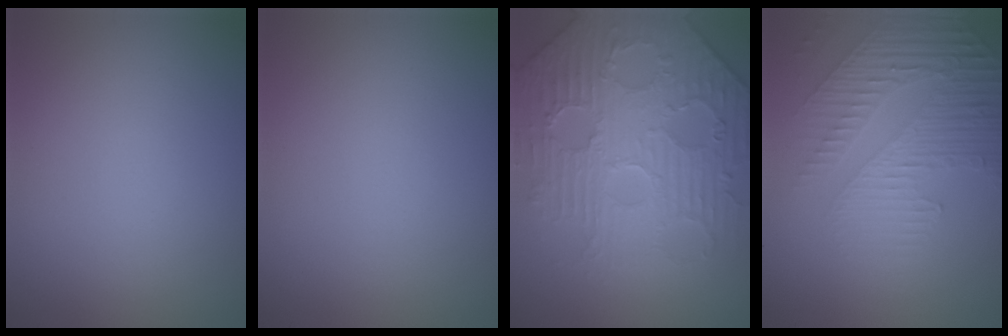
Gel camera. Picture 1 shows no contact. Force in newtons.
{"total": 0.0}
{"total": 5.9, "press": 5.4, "slide": 2.2}
{"total": 4.8, "press": 3.1, "slide": 3.6}